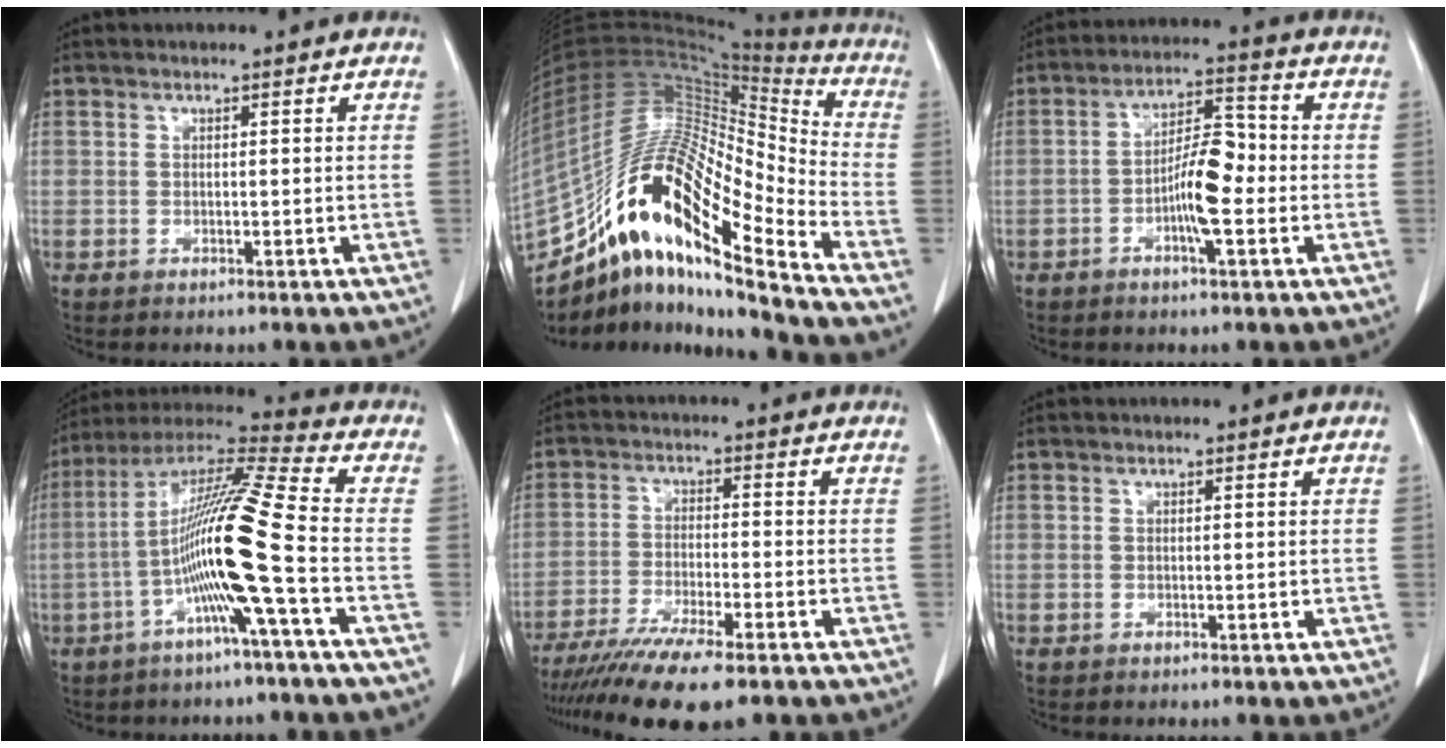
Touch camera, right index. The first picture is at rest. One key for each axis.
{"total": 25.5, "fx": -15.9, "fy": 4.8, "fz": 19.4, "tx": -0.387, "ty": 0.004, "tz": -0.291}
{"total": 7.8, "fx": -1.8, "fy": 1.9, "fz": 7.3, "tx": -0.131, "ty": 0.013, "tz": -0.036}
{"total": 15.4, "fx": -3.8, "fy": -1.6, "fz": 14.8, "tx": -0.272, "ty": 0.008, "tz": -0.084}
{"total": 12.0, "fx": -9.2, "fy": 1.2, "fz": 7.6, "tx": -0.127, "ty": -0.024, "tz": -0.149}
{"total": 0.0}